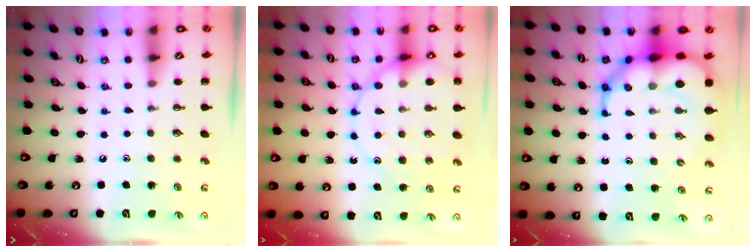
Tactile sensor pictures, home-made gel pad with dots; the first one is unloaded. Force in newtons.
{"total": 17.0, "press": 16.8, "slide": 2.8}
{"total": 12.2, "press": 11.7, "slide": 3.4}